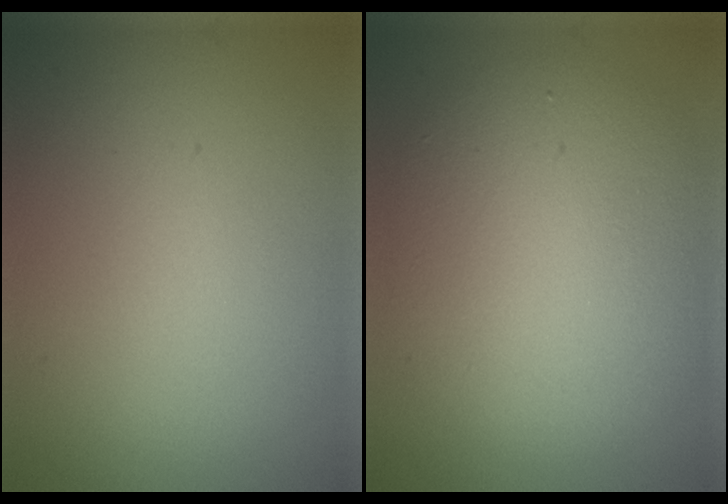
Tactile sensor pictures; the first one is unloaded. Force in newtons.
{"total": 7.5, "press": 7.5, "slide": 0.2}